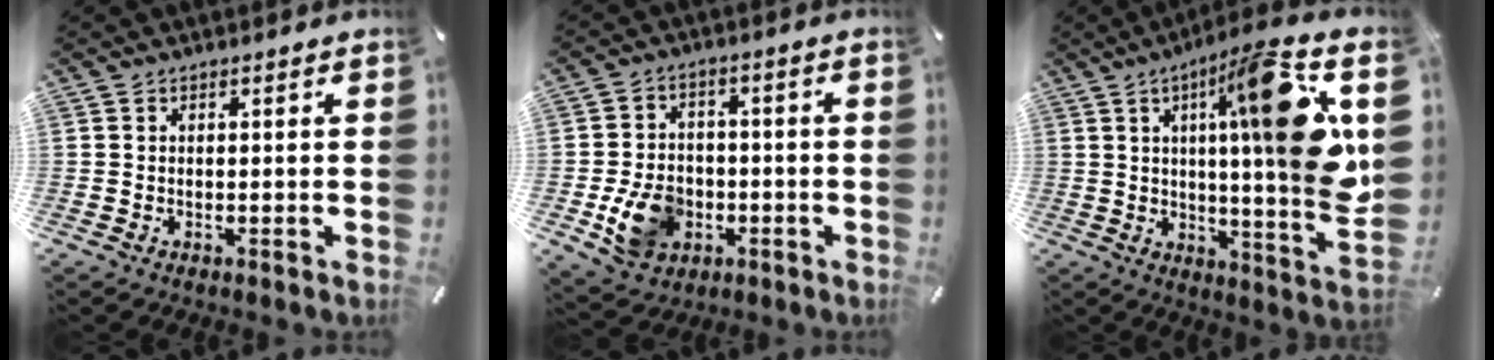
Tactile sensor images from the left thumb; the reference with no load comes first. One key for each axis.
{"total": 11.1, "fx": -3.2, "fy": 8.9, "fz": 5.8, "tx": -0.118, "ty": 0.017, "tz": -0.054}
{"total": 22.0, "fx": 6.7, "fy": 3.1, "fz": 20.8, "tx": -0.296, "ty": -0.042, "tz": 0.082}